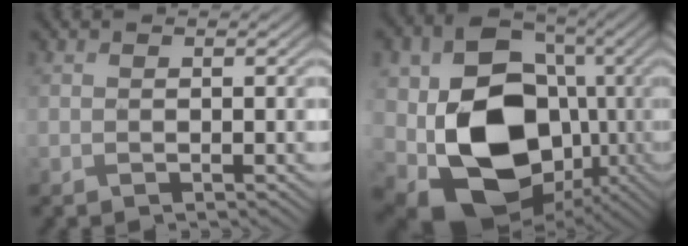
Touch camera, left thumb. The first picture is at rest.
{"total": 16.5, "force": [-2.3, 12.4, 10.7], "torque": [-0.209, -0.028, -0.037]}